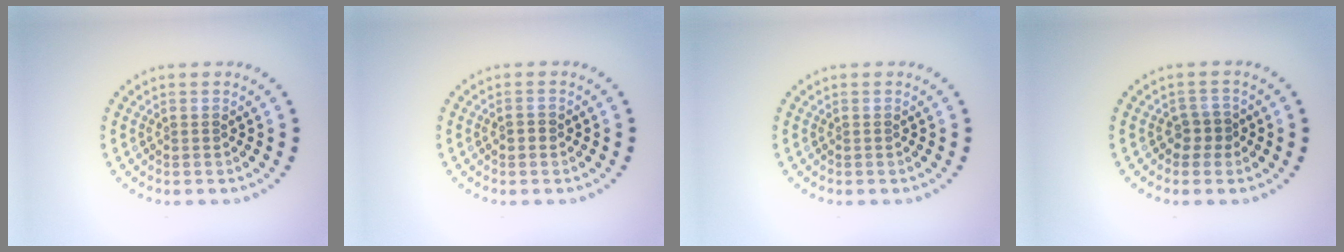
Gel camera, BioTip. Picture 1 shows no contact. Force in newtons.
{"total": 0.8, "press": 0.8, "slide": 0.1}
{"total": 0.0}
{"total": 1.7, "press": 1.4, "slide": 0.9}